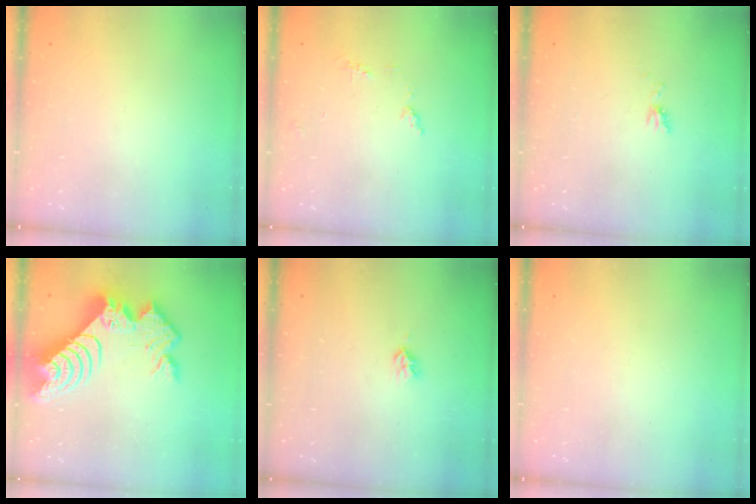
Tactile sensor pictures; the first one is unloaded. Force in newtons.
{"total": 5.3, "press": 5.2, "slide": 0.6}
{"total": 3.7, "press": 3.6, "slide": 0.7}
{"total": 17.2, "press": 17.2, "slide": 1.2}
{"total": 2.8, "press": 2.8, "slide": 0.2}
{"total": 0.0}